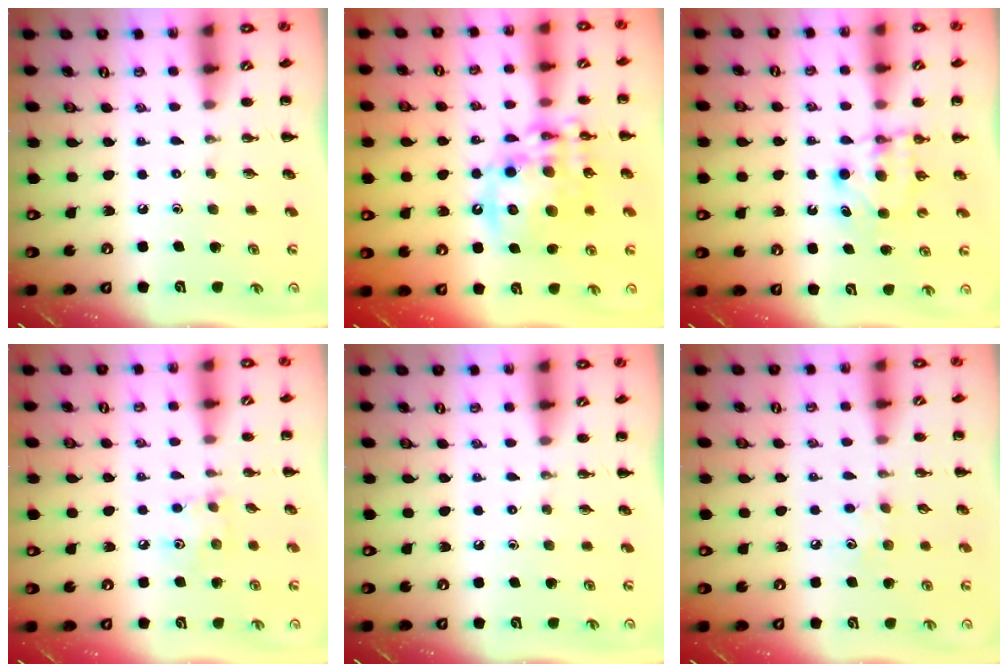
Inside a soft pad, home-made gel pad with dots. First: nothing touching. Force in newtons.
{"total": 17.0, "press": 16.6, "slide": 3.6}
{"total": 6.3, "press": 6.1, "slide": 1.3}
{"total": 4.6, "press": 4.6, "slide": 0.7}
{"total": 0.0}
{"total": 4.5, "press": 4.3, "slide": 1.3}